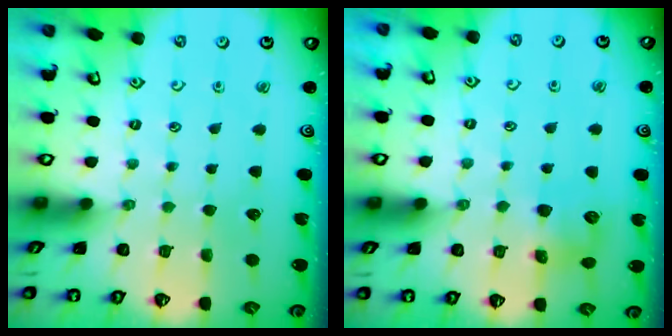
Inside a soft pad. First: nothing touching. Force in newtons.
{"total": 7.5, "press": 7.4, "slide": 0.6}